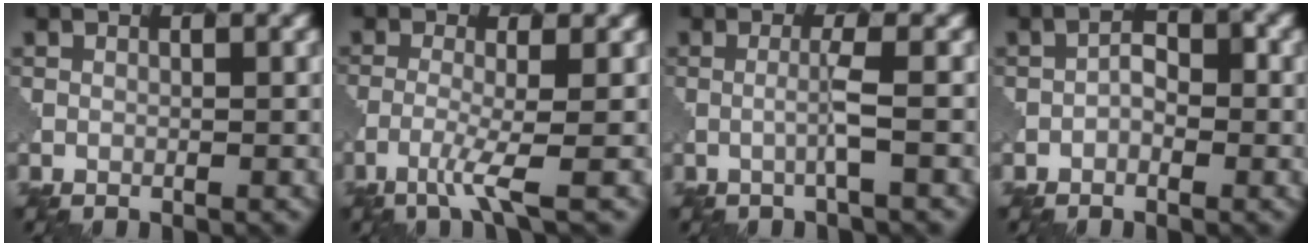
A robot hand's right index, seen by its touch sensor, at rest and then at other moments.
{"total": 3.0, "force": [-1.4, 0.4, 2.7], "torque": [-0.053, -0.006, -0.042]}
{"total": 1.5, "force": [-0.2, 0.0, 1.5], "torque": [-0.029, -0.001, -0.012]}
{"total": 1.4, "force": [-0.5, 0.9, 0.9], "torque": [-0.015, 0.003, -0.012]}